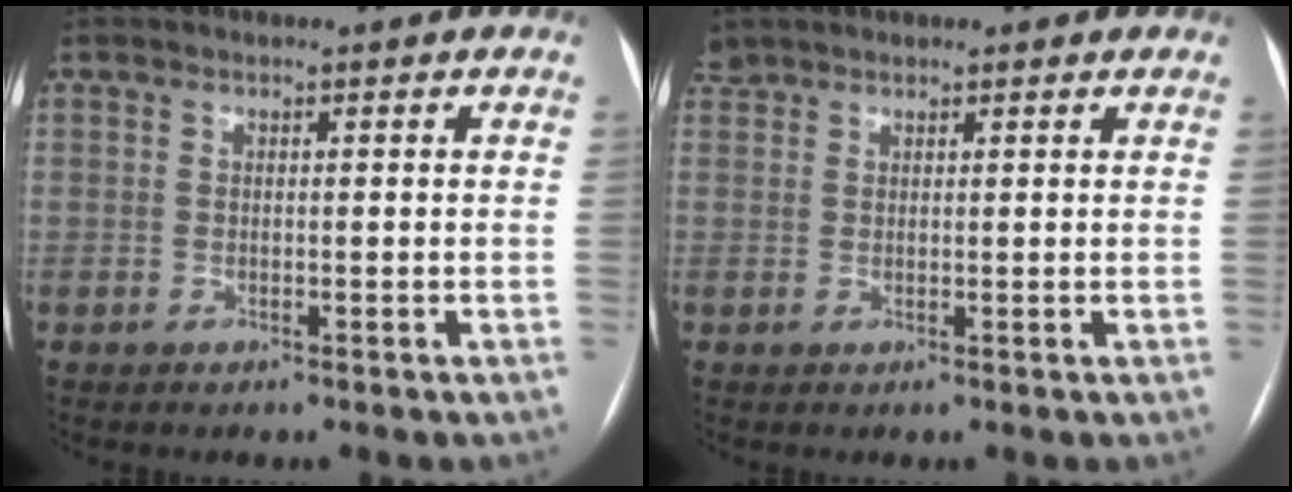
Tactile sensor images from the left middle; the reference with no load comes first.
{"total": 3.2, "force": [2.7, 1.5, 0.5], "torque": [-0.004, 0.022, 0.044]}